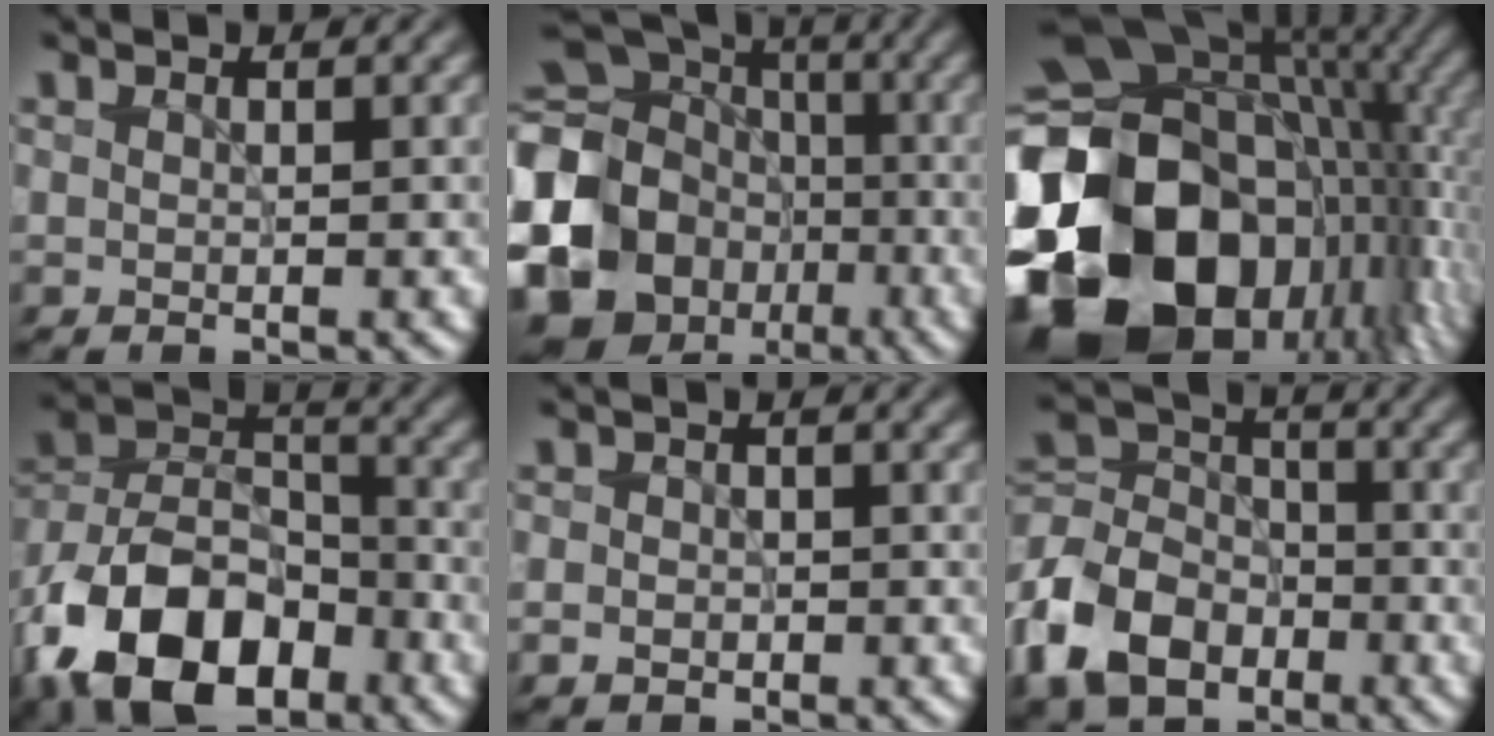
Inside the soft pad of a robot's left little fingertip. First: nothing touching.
{"total": 21.9, "force": [-4.5, 19.5, 8.9], "torque": [-0.212, -0.022, -0.108]}
{"total": 21.9, "force": [-5.2, 16.5, 13.4], "torque": [-0.309, -0.026, -0.072]}
{"total": 14.6, "force": [-7.3, 9.3, 8.6], "torque": [-0.165, -0.010, -0.139]}
{"total": 1.4, "force": [-0.5, 1.2, 0.7], "torque": [-0.008, -0.004, -0.012]}
{"total": 8.8, "force": [-4.0, 6.5, 4.4], "torque": [-0.096, 0.007, -0.100]}